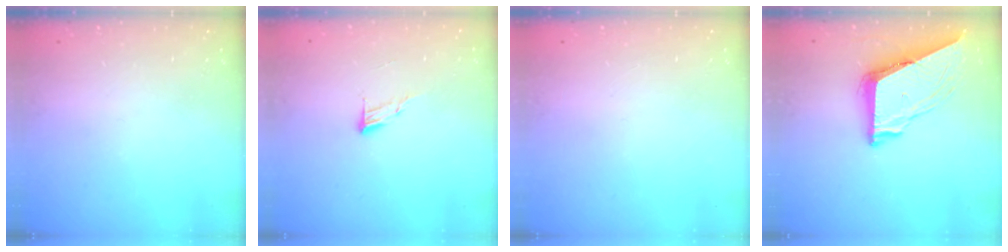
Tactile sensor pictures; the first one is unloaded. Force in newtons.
{"total": 5.6, "press": 5.6, "slide": 0.4}
{"total": 0.0}
{"total": 8.4, "press": 8.4, "slide": 0.6}